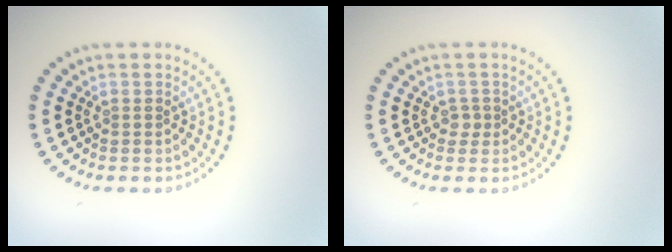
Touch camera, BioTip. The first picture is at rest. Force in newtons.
{"total": 0.9, "press": 0.7, "slide": 0.5}